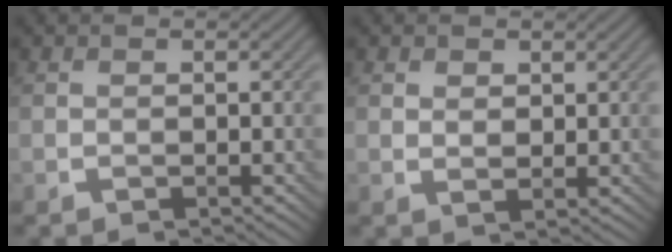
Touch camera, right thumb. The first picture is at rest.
{"total": 1.6, "force": [1.0, 0.9, 0.8], "torque": [-0.014, -0.004, 0.020]}